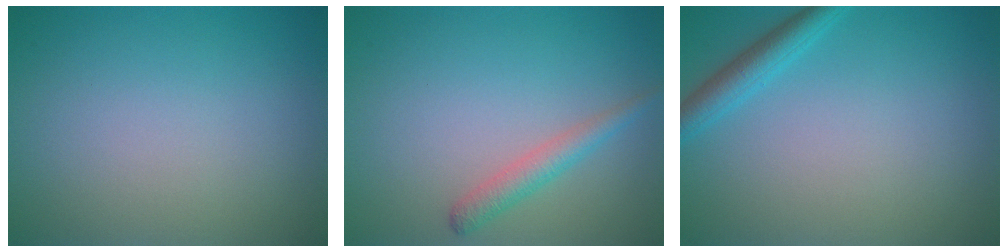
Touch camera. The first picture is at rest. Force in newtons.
{"total": 2.0, "press": 2.0, "slide": 0.1}
{"total": 2.5, "press": 2.4, "slide": 0.1}